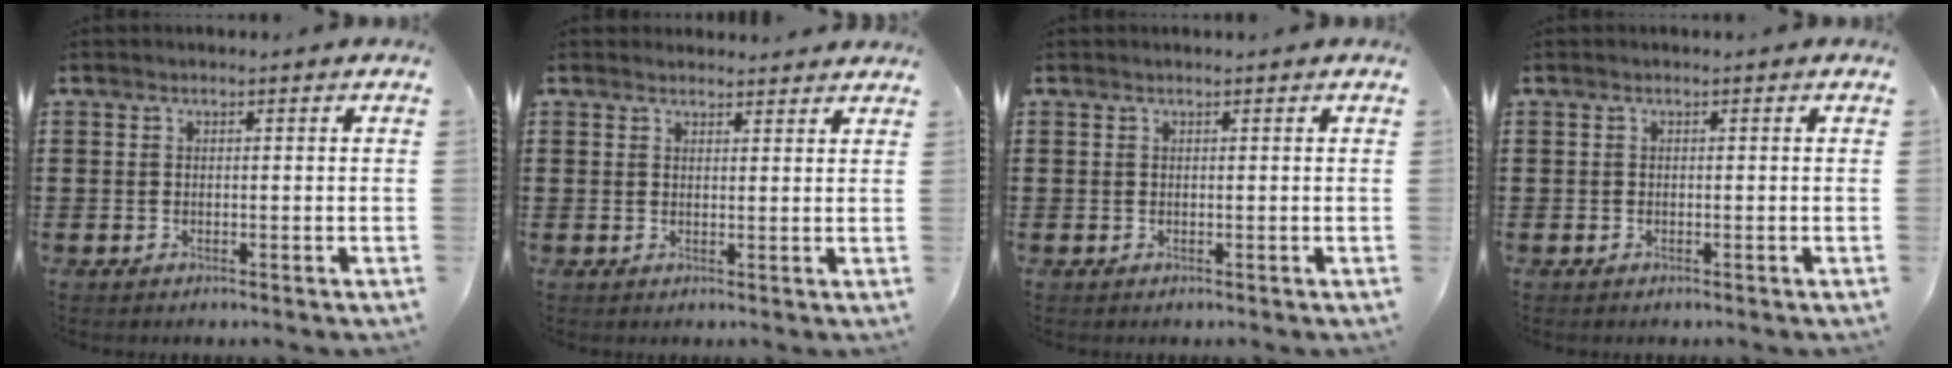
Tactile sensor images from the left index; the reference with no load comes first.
{"total": 1.8, "force": [1.8, 0.4, 0.0], "torque": [-0.004, 0.000, 0.035]}
{"total": 0.0}
{"total": 0.0}